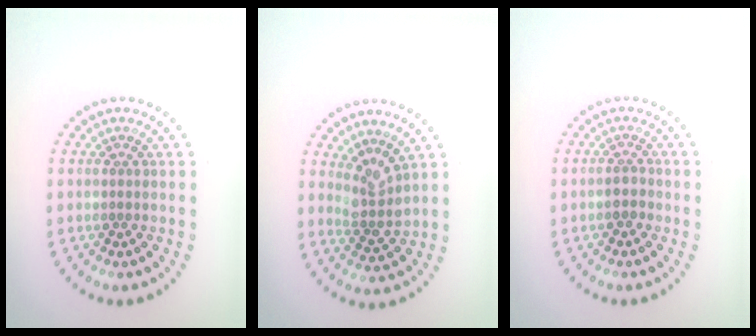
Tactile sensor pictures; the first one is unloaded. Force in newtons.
{"total": 2.8, "press": 2.0, "slide": 1.9}
{"total": 1.5, "press": 1.4, "slide": 0.5}